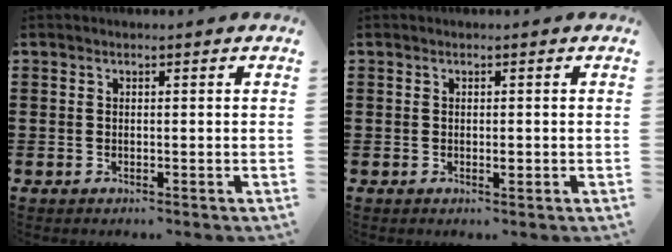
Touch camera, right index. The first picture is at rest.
{"total": 0.9, "force": [-0.1, 0.4, 0.8], "torque": [-0.014, 0.000, -0.002]}